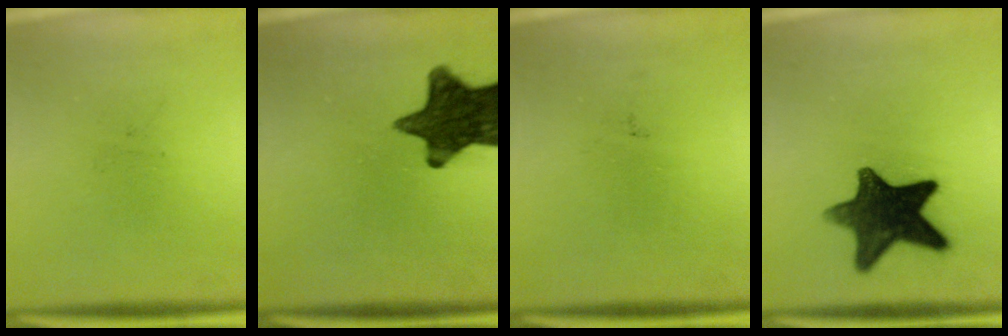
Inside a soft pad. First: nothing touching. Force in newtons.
{"total": 14.3}
{"total": 0.0}
{"total": 13.4}